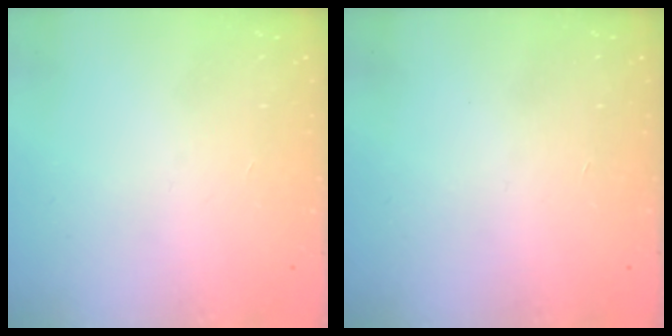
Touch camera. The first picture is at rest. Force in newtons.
{"total": 0.0}